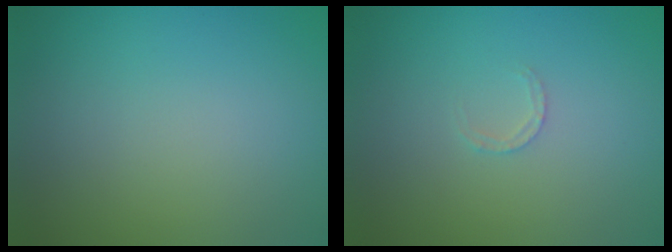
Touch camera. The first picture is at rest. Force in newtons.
{"total": 0.9, "press": 0.9, "slide": 0.2}